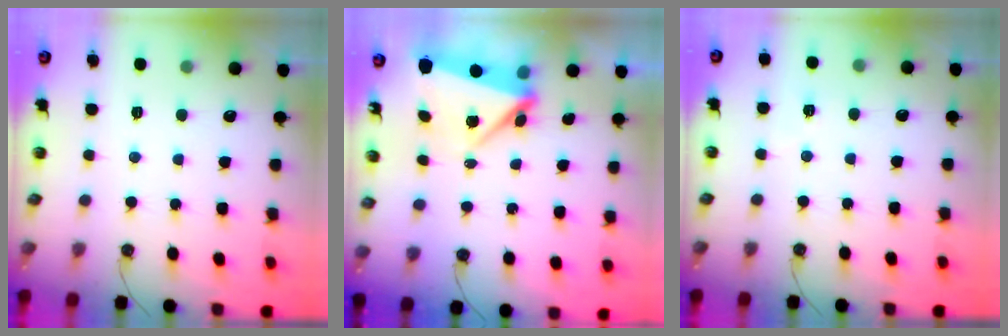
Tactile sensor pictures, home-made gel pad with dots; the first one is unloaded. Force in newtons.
{"total": 5.4, "press": 5.3, "slide": 0.8}
{"total": 3.7, "press": 3.3, "slide": 1.5}